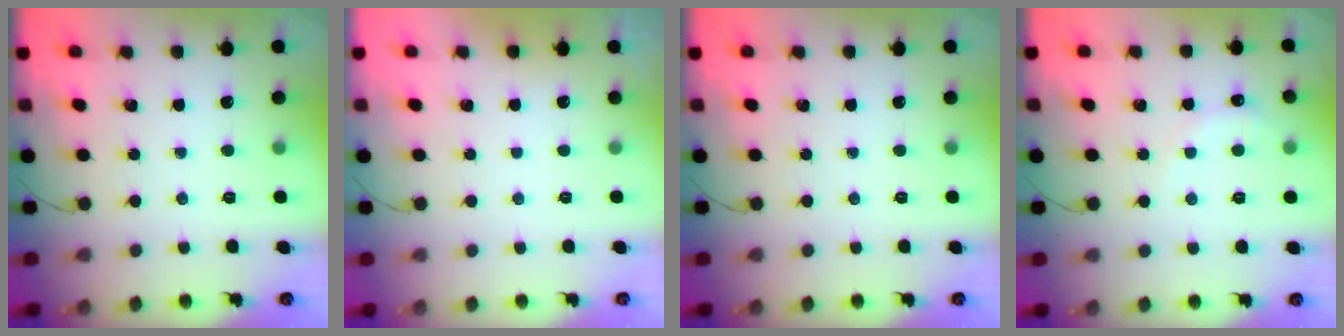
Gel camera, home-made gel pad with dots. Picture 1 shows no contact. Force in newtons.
{"total": 3.0, "press": 3.0, "slide": 0.1}
{"total": 0.0}
{"total": 5.7, "press": 5.6, "slide": 1.0}